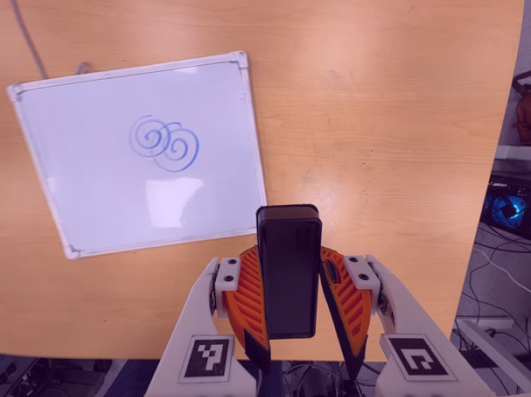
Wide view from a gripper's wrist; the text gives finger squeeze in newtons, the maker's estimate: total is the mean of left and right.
{"total": 5.7, "left": 5.6, "right": 5.8}